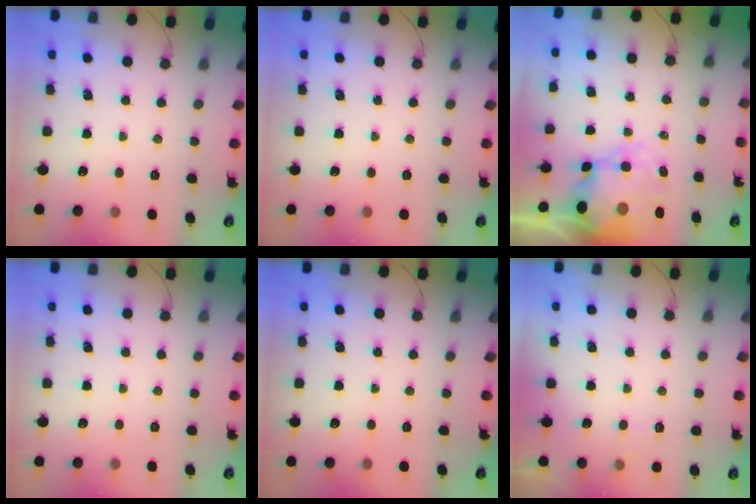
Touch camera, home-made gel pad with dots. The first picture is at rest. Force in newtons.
{"total": 0.0}
{"total": 8.3, "press": 7.9, "slide": 2.4}
{"total": 0.0}
{"total": 0.0}
{"total": 2.2, "press": 1.8, "slide": 1.3}